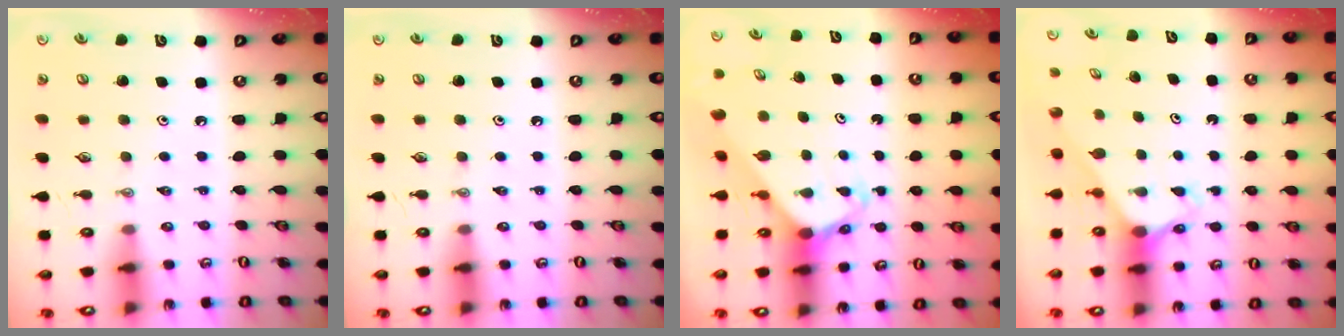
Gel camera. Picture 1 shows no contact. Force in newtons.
{"total": 0.0}
{"total": 3.0, "press": 3.0, "slide": 0.1}
{"total": 2.2, "press": 2.2, "slide": 0.2}